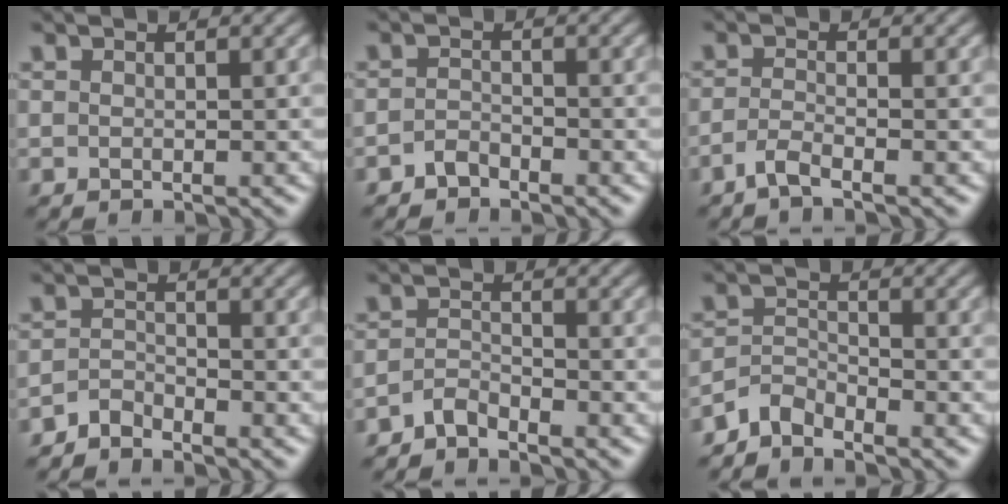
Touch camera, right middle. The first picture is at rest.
{"total": 1.3, "force": [-1.1, 0.6, 0.3], "torque": [-0.005, 0.005, -0.022]}
{"total": 1.8, "force": [-1.3, 0.3, 1.2], "torque": [-0.028, -0.003, -0.036]}
{"total": 1.7, "force": [-1.6, 0.4, 0.3], "torque": [-0.006, 0.006, -0.036]}
{"total": 1.7, "force": [-1.6, 0.4, 0.5], "torque": [-0.012, 0.007, -0.035]}
{"total": 2.6, "force": [-2.4, 0.7, 0.7], "torque": [-0.012, 0.005, -0.056]}